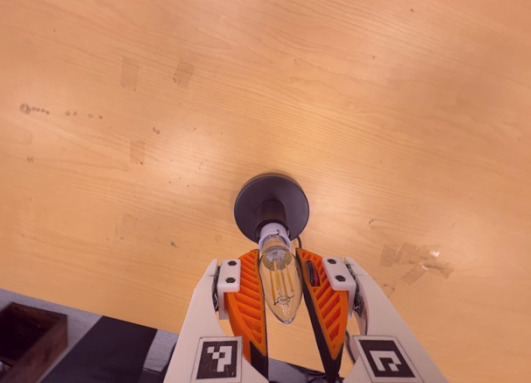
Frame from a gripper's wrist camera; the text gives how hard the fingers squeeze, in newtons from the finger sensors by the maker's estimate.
{"total": 12.1, "left": 11.5, "right": 12.7}